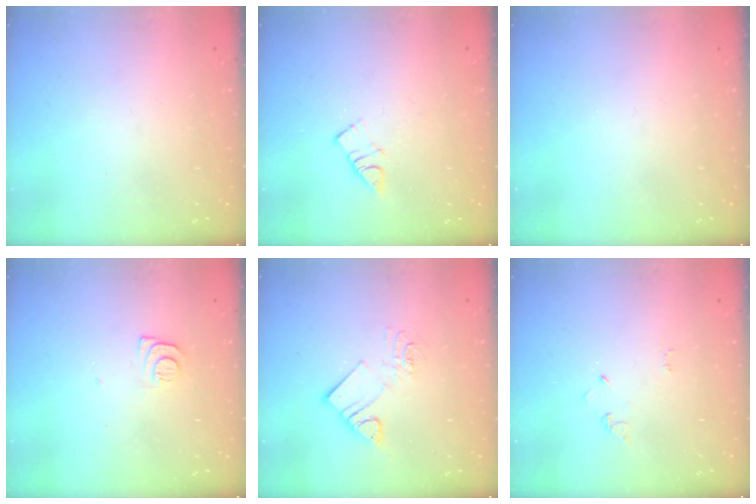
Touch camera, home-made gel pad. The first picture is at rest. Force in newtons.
{"total": 4.0, "press": 4.0, "slide": 0.4}
{"total": 0.0}
{"total": 7.3, "press": 7.2, "slide": 0.8}
{"total": 9.1, "press": 9.1, "slide": 0.5}
{"total": 2.6, "press": 2.6, "slide": 0.4}